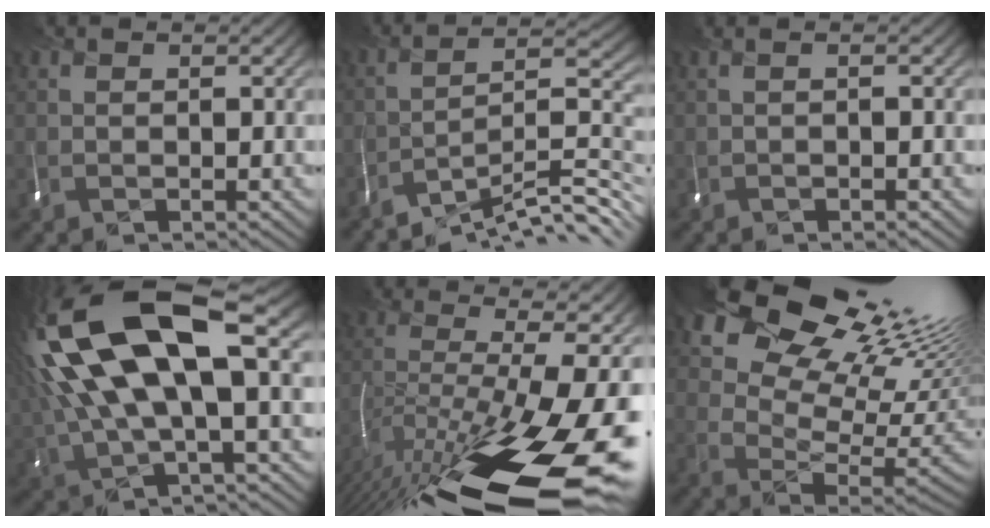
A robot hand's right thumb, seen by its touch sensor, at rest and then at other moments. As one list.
[{"total": 10.4, "force": [-8.6, 0.7, 5.8], "torque": [-0.070, 0.011, -0.156]}, {"total": 1.0, "force": [-0.7, -0.8, 0.3], "torque": [0.007, -0.002, -0.017]}, {"total": 16.4, "force": [3.3, 6.4, 14.7], "torque": [-0.324, -0.002, 0.065]}, {"total": 18.2, "force": [-9.5, 5.4, 14.6], "torque": [-0.234, -0.024, -0.133]}, {"total": 15.1, "force": [9.2, 7.9, 9.0], "torque": [-0.128, 0.018, 0.150]}]